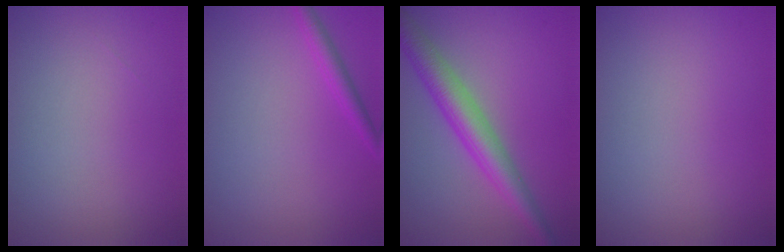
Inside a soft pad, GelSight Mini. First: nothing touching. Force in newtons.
{"total": 1.6, "press": 1.6, "slide": 0.1}
{"total": 4.9, "press": 4.9, "slide": 0.1}
{"total": 0.0}